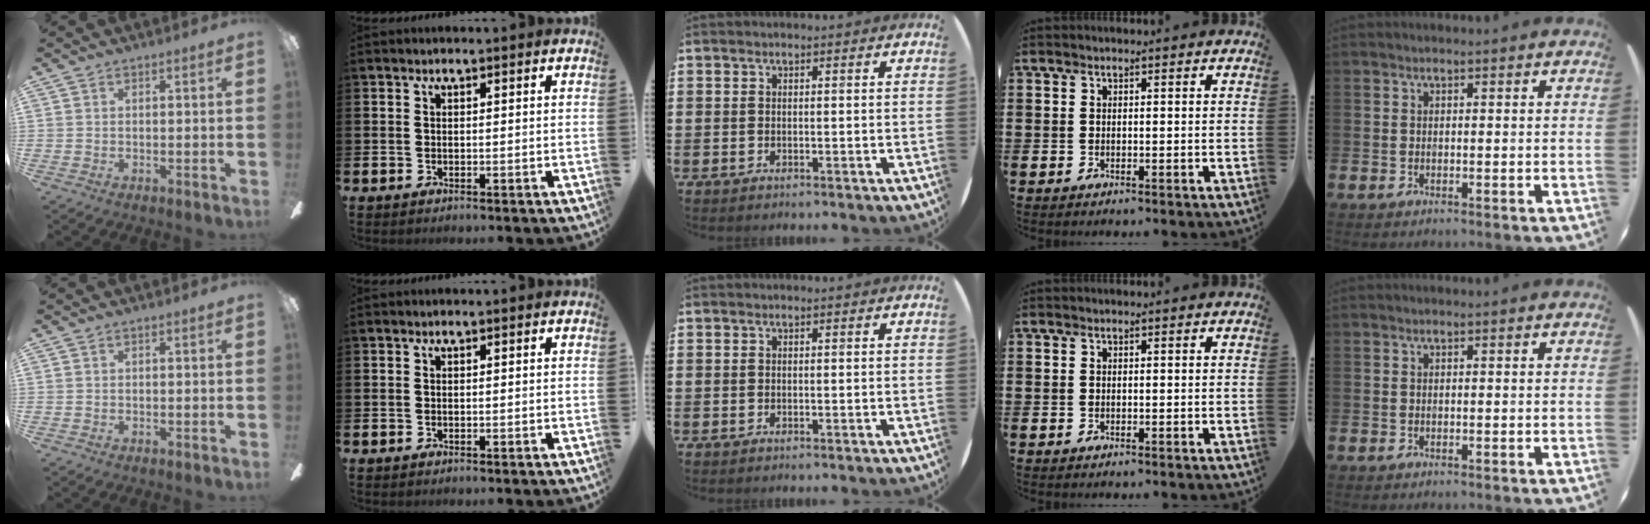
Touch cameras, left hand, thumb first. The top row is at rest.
{}